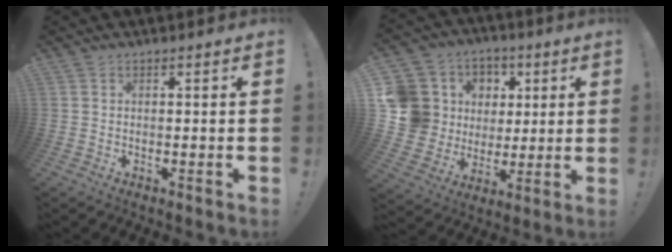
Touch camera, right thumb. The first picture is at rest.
{"total": 15.8, "force": [3.3, 14.4, 5.4], "torque": [-0.099, -0.008, 0.102]}